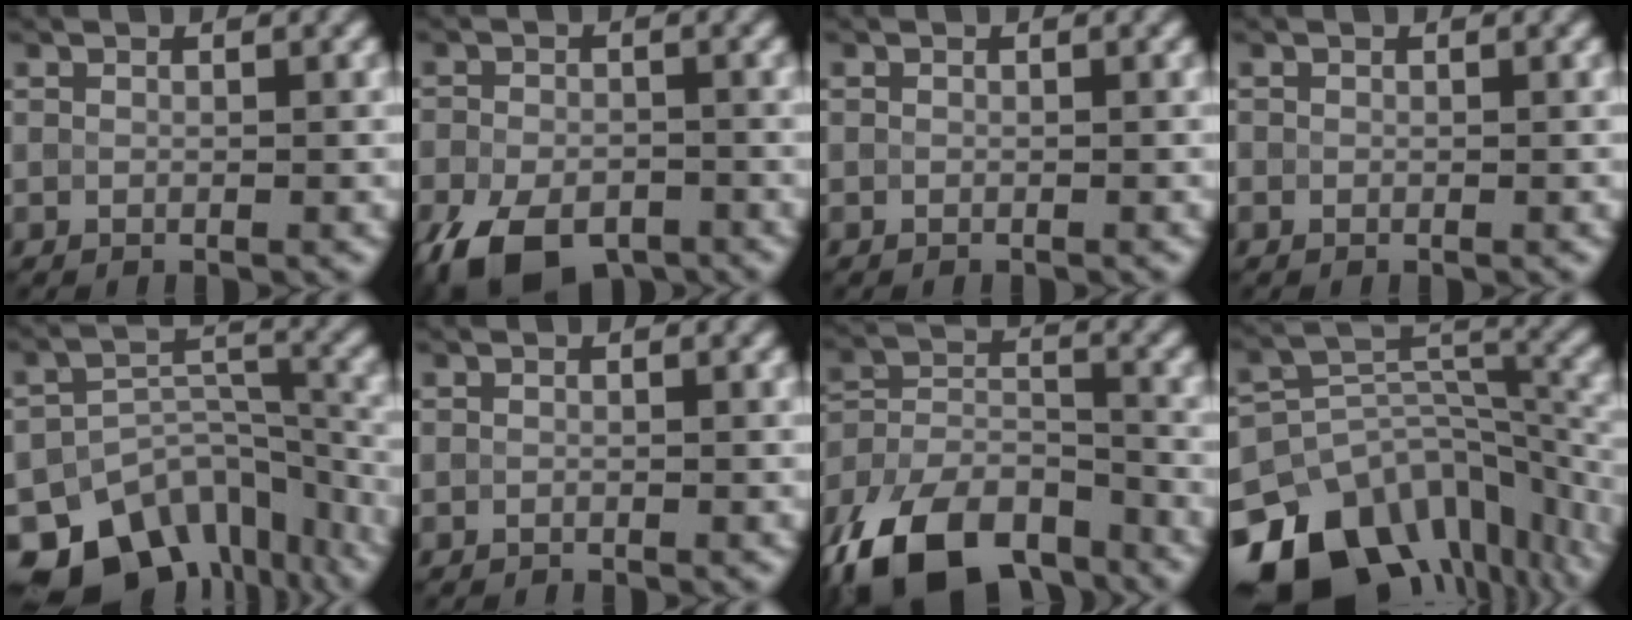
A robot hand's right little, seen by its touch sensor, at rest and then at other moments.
{"total": 7.4, "force": [-5.1, 3.5, 4.1], "torque": [-0.085, -0.015, -0.076]}
{"total": 0.7, "force": [-0.5, -0.3, -0.4], "torque": [0.004, 0.000, -0.003]}
{"total": 0.7, "force": [-0.4, -0.4, -0.5], "torque": [0.005, 0.002, 0.001]}
{"total": 12.3, "force": [-9.8, 6.4, 4.0], "torque": [-0.065, 0.001, -0.134]}
{"total": 0.5, "force": [-0.5, -0.1, 0.0], "torque": [0.003, -0.001, -0.008]}
{"total": 14.3, "force": [-10.7, 6.8, 6.7], "torque": [-0.142, 0.001, -0.183]}
{"total": 15.0, "force": [-9.9, 9.0, 6.8], "torque": [-0.164, 0.003, -0.136]}